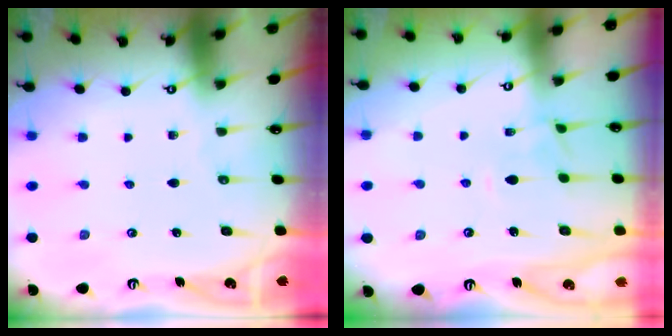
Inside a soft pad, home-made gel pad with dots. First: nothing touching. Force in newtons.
{"total": 2.6, "press": 2.5, "slide": 0.6}